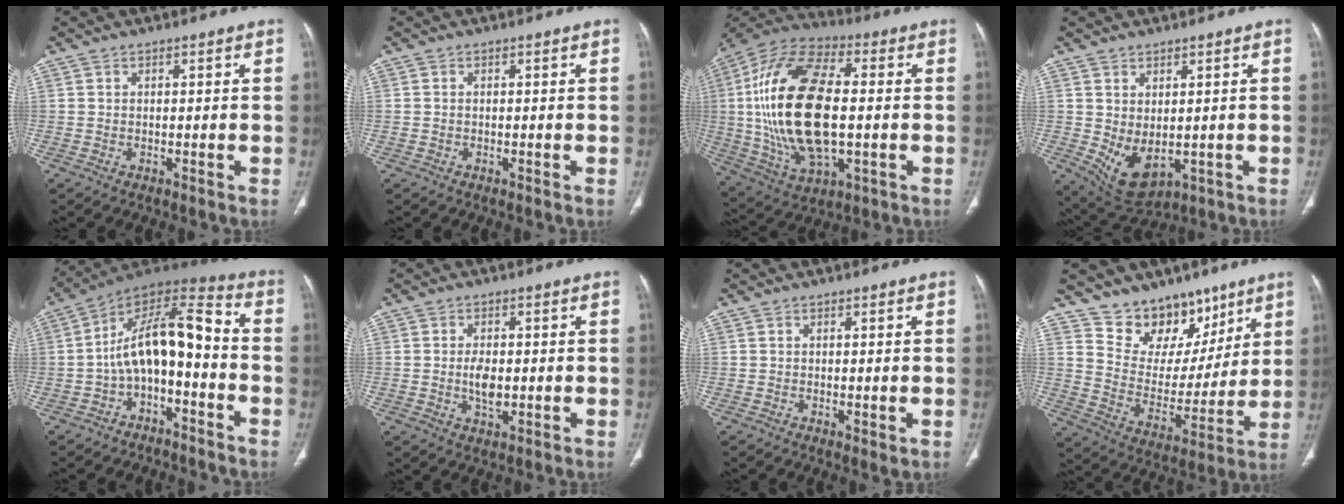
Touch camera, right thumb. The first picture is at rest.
{"total": 0.0}
{"total": 26.2, "force": [0.0, 13.1, 22.7], "torque": [-0.455, 0.007, 0.006]}
{"total": 7.9, "force": [-0.9, 4.5, 6.4], "torque": [-0.100, -0.007, 0.013]}
{"total": 14.0, "force": [-3.1, 6.6, 12.0], "torque": [-0.194, 0.094, -0.059]}
{"total": 4.5, "force": [-0.4, 2.5, 3.7], "torque": [-0.064, -0.003, -0.005]}
{"total": 2.1, "force": [-0.5, 0.7, 1.9], "torque": [-0.028, -0.008, -0.004]}
{"total": 15.2, "force": [10.9, 9.3, 4.9], "torque": [-0.015, -0.072, 0.195]}